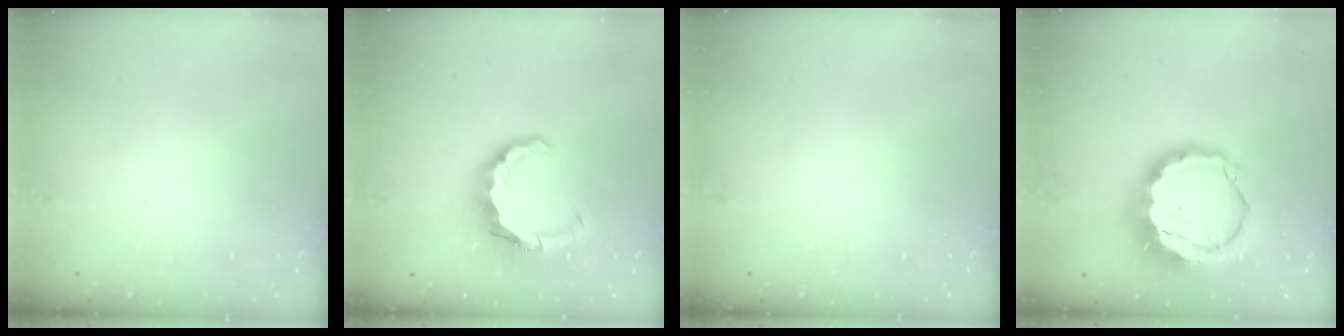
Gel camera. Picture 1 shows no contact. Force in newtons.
{"total": 9.3, "press": 9.2, "slide": 1.4}
{"total": 0.0}
{"total": 13.2, "press": 12.9, "slide": 2.8}